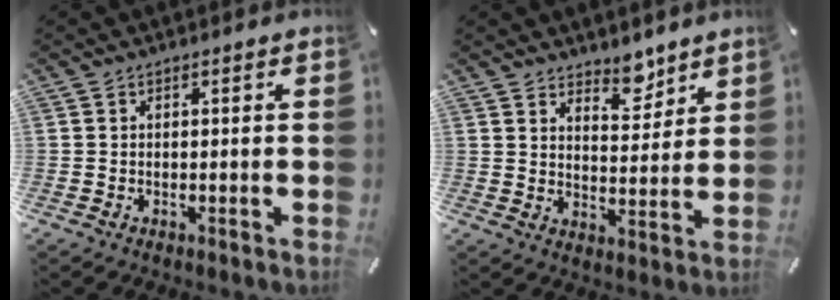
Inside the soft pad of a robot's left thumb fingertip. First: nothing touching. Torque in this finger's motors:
{"motor_torque": [0.30, -0.56, 0.06, -0.15, 0.00]}